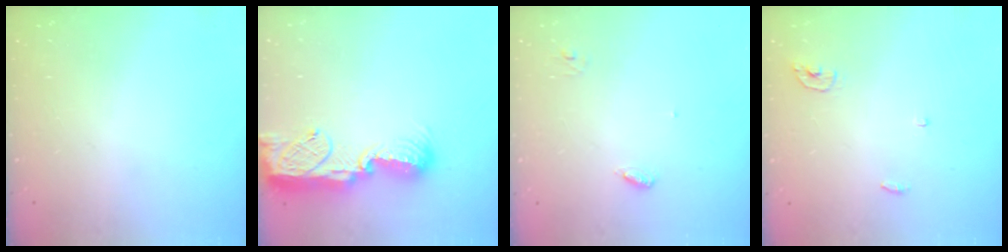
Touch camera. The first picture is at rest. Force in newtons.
{"total": 13.6, "press": 13.4, "slide": 2.3}
{"total": 3.4, "press": 3.4, "slide": 0.3}
{"total": 3.7, "press": 3.6, "slide": 0.3}